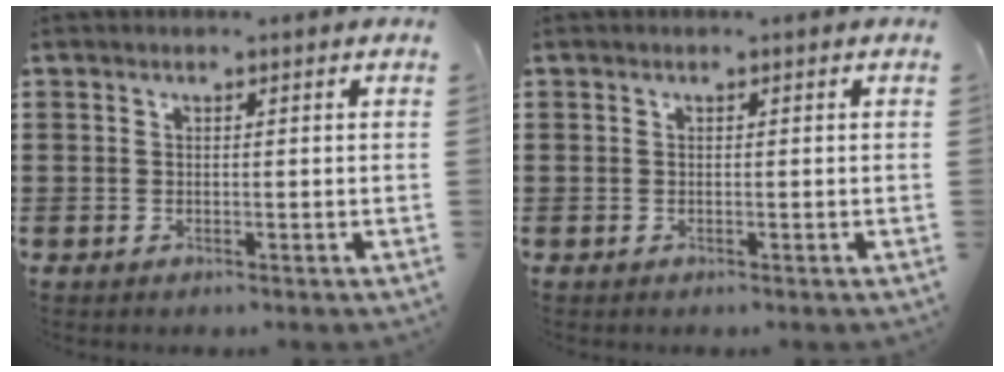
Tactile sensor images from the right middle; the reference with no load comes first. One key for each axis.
{"total": 0.0}